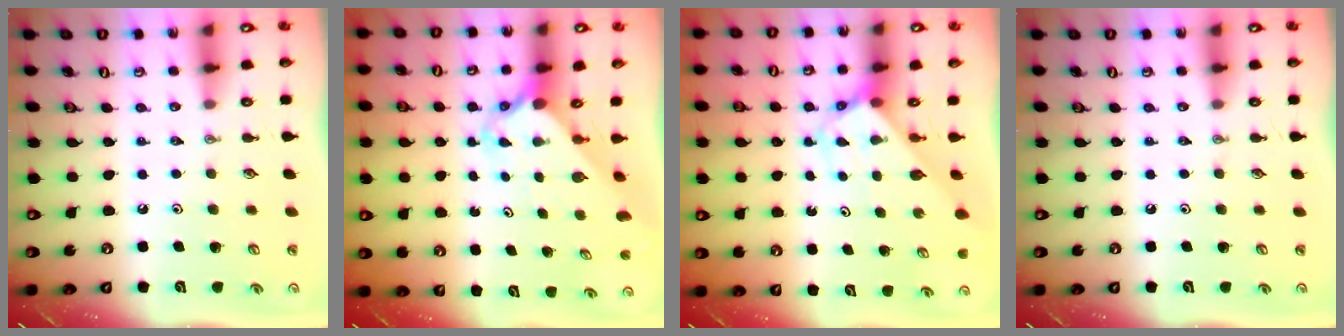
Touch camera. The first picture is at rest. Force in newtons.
{"total": 2.5, "press": 2.5, "slide": 0.2}
{"total": 2.9, "press": 2.9, "slide": 0.1}
{"total": 0.0}